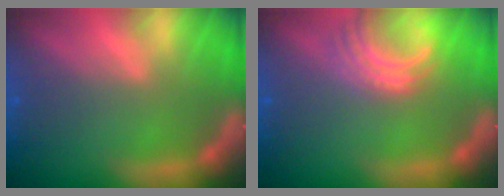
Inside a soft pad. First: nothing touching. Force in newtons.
{"total": 4.5}